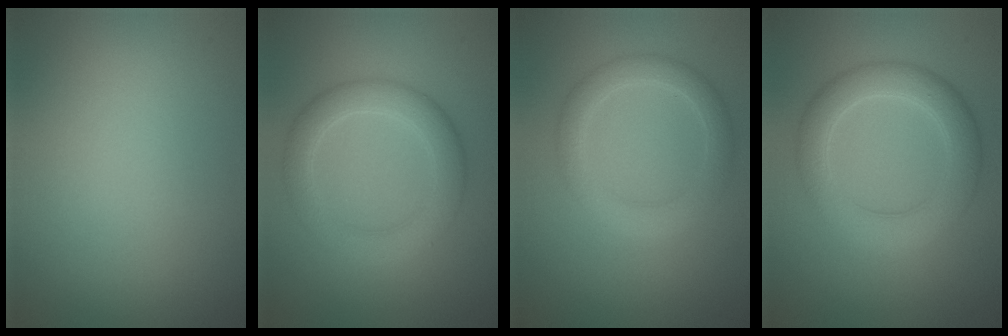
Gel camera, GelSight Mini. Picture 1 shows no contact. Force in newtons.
{"total": 3.5, "press": 3.5, "slide": 0.5}
{"total": 3.2, "press": 3.2, "slide": 0.2}
{"total": 4.9, "press": 4.9, "slide": 0.2}